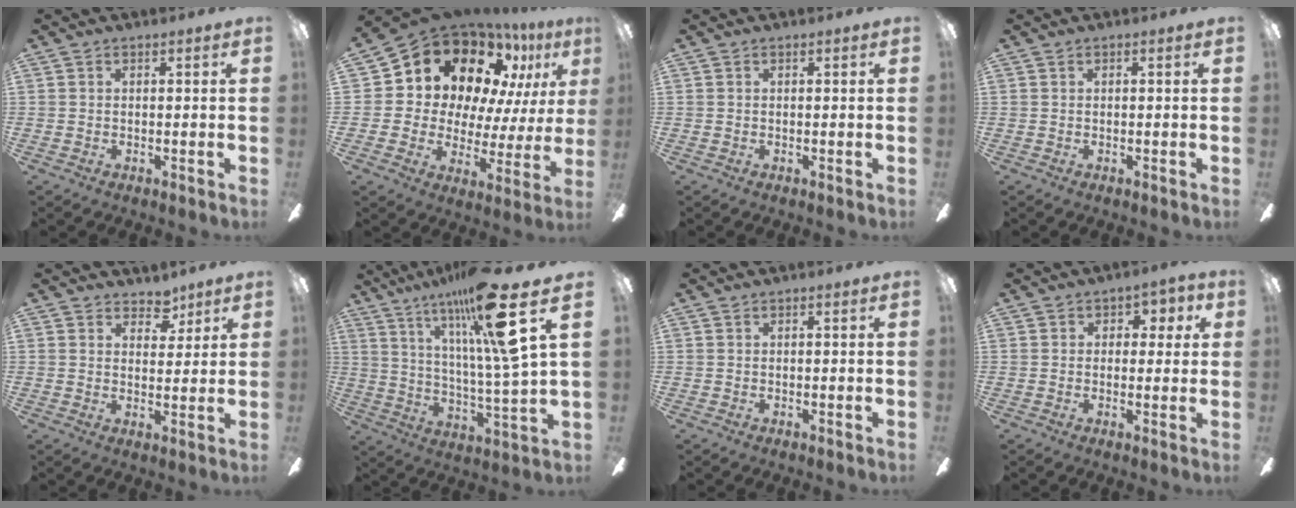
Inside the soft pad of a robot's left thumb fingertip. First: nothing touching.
{"total": 16.9, "force": [12.4, 8.9, 7.1], "torque": [-0.130, -0.092, 0.226]}
{"total": 0.0}
{"total": 0.0}
{"total": 5.1, "force": [4.0, 2.9, 1.3], "torque": [-0.007, -0.022, 0.069]}
{"total": 24.1, "force": [14.2, 3.4, 19.2], "torque": [-0.319, -0.072, 0.212]}
{"total": 0.0}
{"total": 3.5, "force": [0.8, 2.8, 1.9], "torque": [-0.017, 0.004, 0.009]}